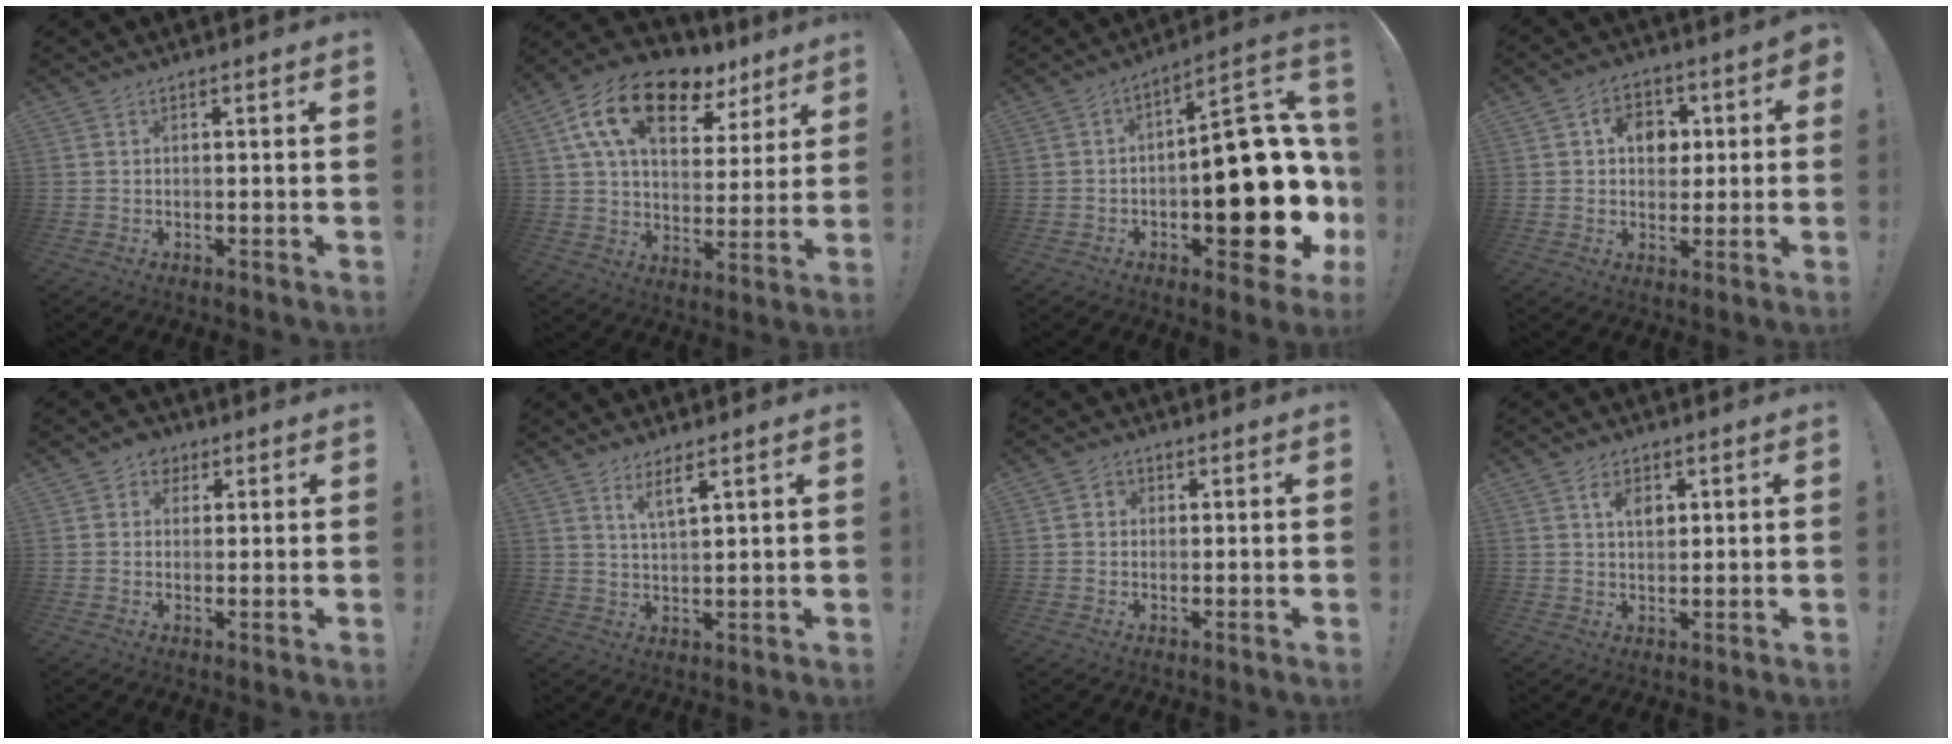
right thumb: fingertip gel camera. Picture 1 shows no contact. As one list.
[{"total": 18.3, "force": [10.0, 9.7, 11.9], "torque": [-0.195, -0.046, 0.177]}, {"total": 20.7, "force": [-3.6, 10.0, 17.8], "torque": [-0.202, 0.027, -0.046]}, {"total": 9.2, "force": [1.5, 7.5, 5.1], "torque": [-0.067, 0.008, 0.028]}, {"total": 4.0, "force": [1.4, 3.6, 1.0], "torque": [-0.007, -0.003, 0.023]}, {"total": 5.1, "force": [3.3, 0.8, 3.8], "torque": [-0.065, -0.016, 0.054]}, {"total": 2.2, "force": [-0.1, 2.1, 0.8], "torque": [-0.008, 0.004, -0.002]}, {"total": 4.7, "force": [1.5, 3.0, 3.3], "torque": [-0.052, 0.001, 0.025]}]